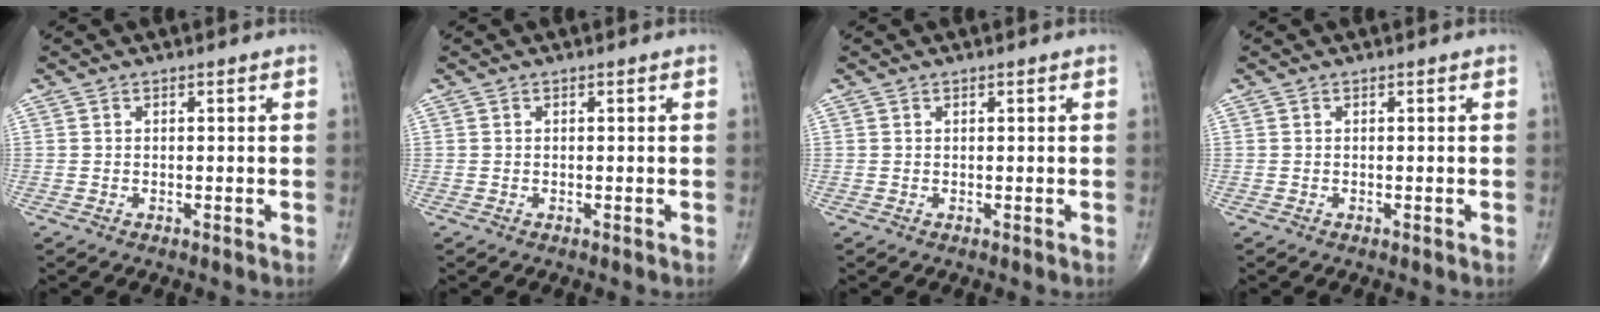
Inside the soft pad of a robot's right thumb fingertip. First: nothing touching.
{"total": 0.0}
{"total": 0.0}
{"total": 0.0}